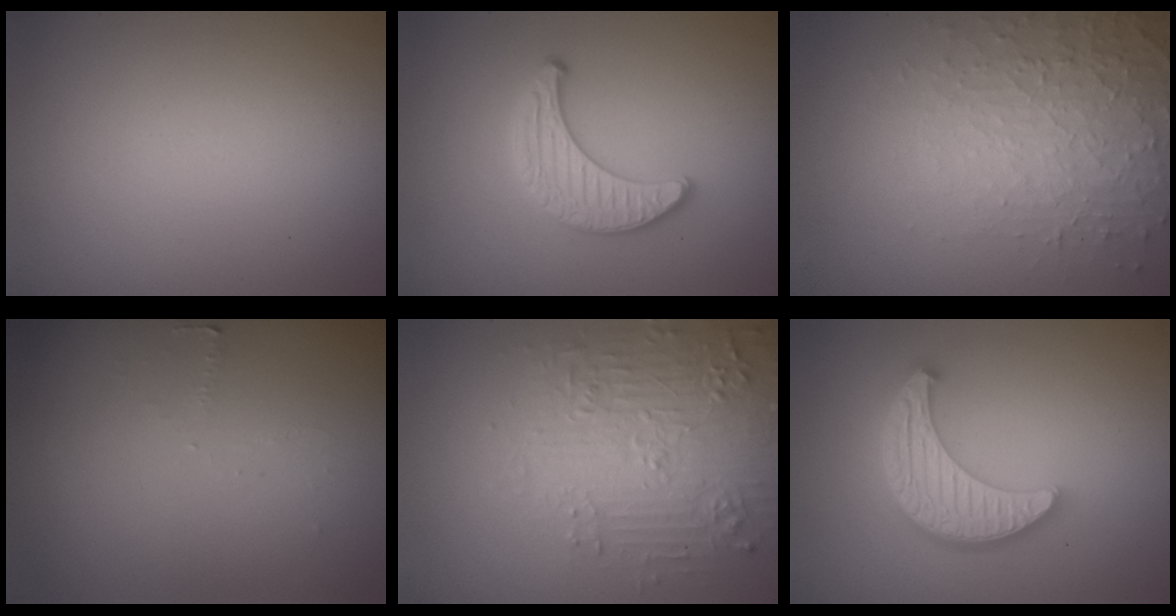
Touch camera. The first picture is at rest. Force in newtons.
{"total": 2.4, "press": 2.4, "slide": 0.1}
{"total": 5.3, "press": 3.4, "slide": 4.0}
{"total": 0.9, "press": 0.8, "slide": 0.3}
{"total": 4.6, "press": 4.2, "slide": 1.9}
{"total": 5.1, "press": 4.3, "slide": 2.8}